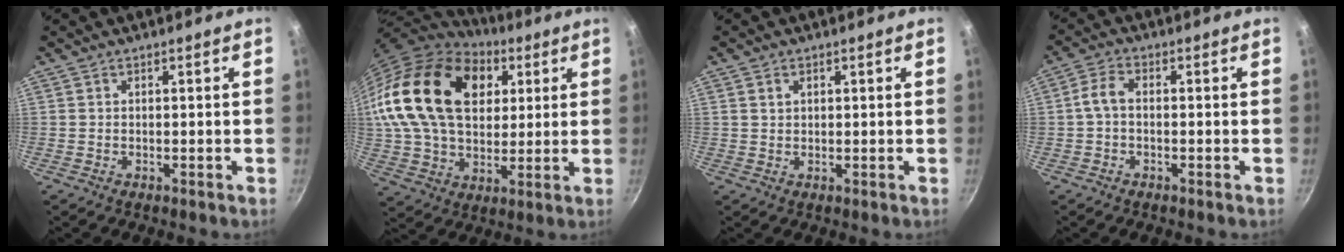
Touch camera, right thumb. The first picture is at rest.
{"total": 27.0, "force": [8.2, 17.8, 18.6], "torque": [-0.310, -0.003, 0.144]}
{"total": 1.5, "force": [0.7, 1.1, 0.7], "torque": [-0.006, 0.002, 0.013]}
{"total": 3.7, "force": [-0.5, 2.1, 3.1], "torque": [-0.068, 0.018, -0.017]}